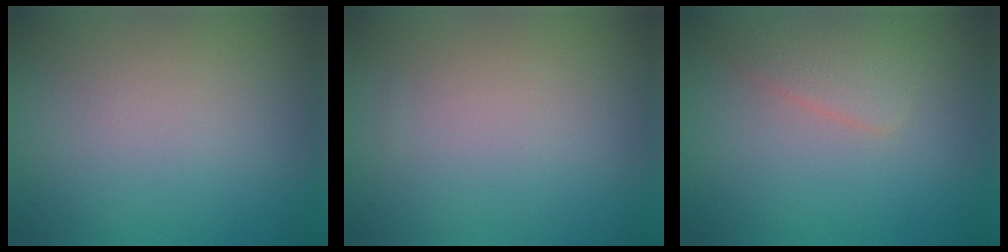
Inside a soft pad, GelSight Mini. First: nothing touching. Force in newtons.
{"total": 0.0}
{"total": 2.2, "press": 2.2, "slide": 0.0}